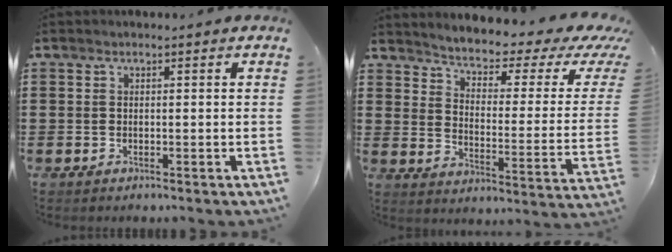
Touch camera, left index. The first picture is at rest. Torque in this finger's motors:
{"motor_torque": [2.14, 0.00, 0.71, 0.10]}